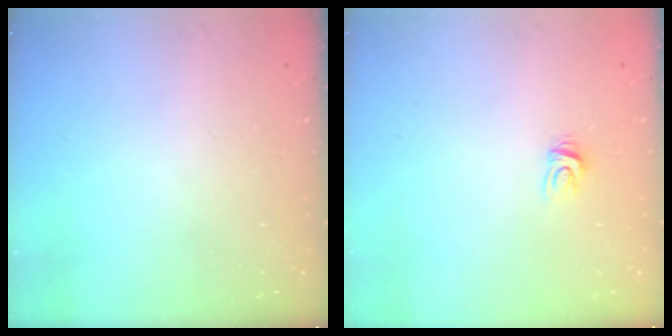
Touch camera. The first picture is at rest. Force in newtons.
{"total": 3.7, "press": 3.6, "slide": 0.3}